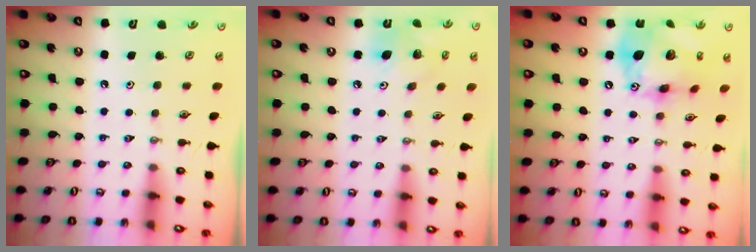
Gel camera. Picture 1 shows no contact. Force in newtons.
{"total": 9.8, "press": 9.6, "slide": 1.8}
{"total": 19.9, "press": 19.8, "slide": 2.3}